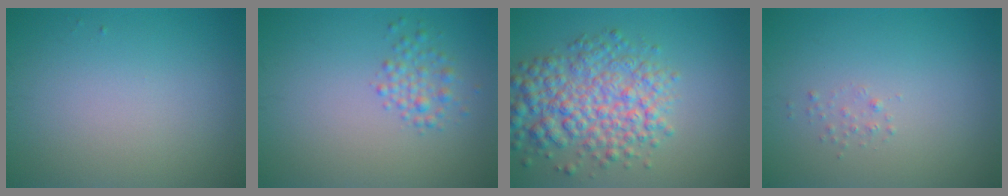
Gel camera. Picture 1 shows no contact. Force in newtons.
{"total": 1.9, "press": 1.9, "slide": 0.1}
{"total": 6.7, "press": 6.7, "slide": 0.2}
{"total": 0.6, "press": 0.6, "slide": 0.0}